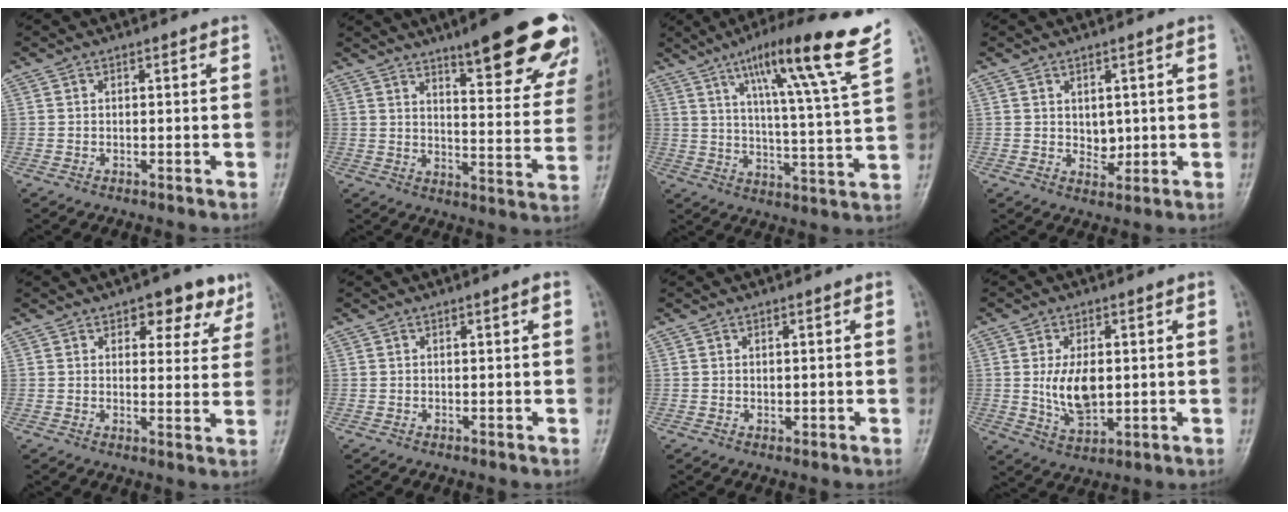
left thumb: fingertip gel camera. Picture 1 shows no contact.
{"total": 21.5, "force": [14.0, 4.9, 15.5], "torque": [-0.164, -0.066, 0.185]}
{"total": 18.2, "force": [11.1, 0.1, 14.4], "torque": [-0.211, -0.050, 0.164]}
{"total": 3.3, "force": [0.7, 2.4, 2.2], "torque": [-0.019, -0.010, 0.019]}
{"total": 8.0, "force": [4.9, 4.2, 4.7], "torque": [-0.021, -0.021, 0.062]}
{"total": 1.0, "force": [0.4, 0.0, 0.9], "torque": [-0.015, 0.001, 0.006]}
{"total": 0.9, "force": [0.4, 0.5, 0.6], "torque": [-0.005, -0.004, 0.009]}
{"total": 8.5, "force": [0.6, 4.8, 7.0], "torque": [-0.117, -0.012, 0.021]}